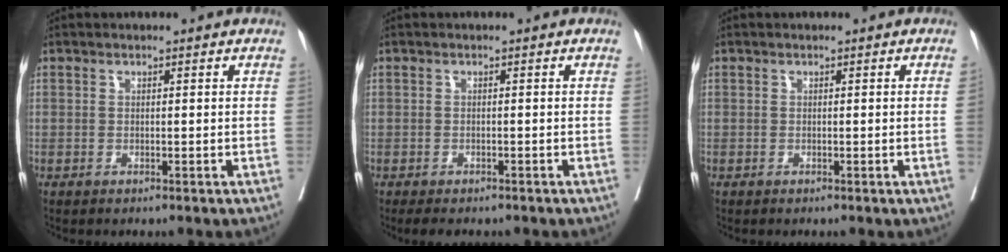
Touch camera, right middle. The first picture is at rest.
{"total": 4.3, "force": [-3.5, 1.6, 1.8], "torque": [-0.021, -0.008, -0.046]}
{"total": 0.8, "force": [0.0, -0.4, 0.7], "torque": [-0.003, 0.002, -0.002]}